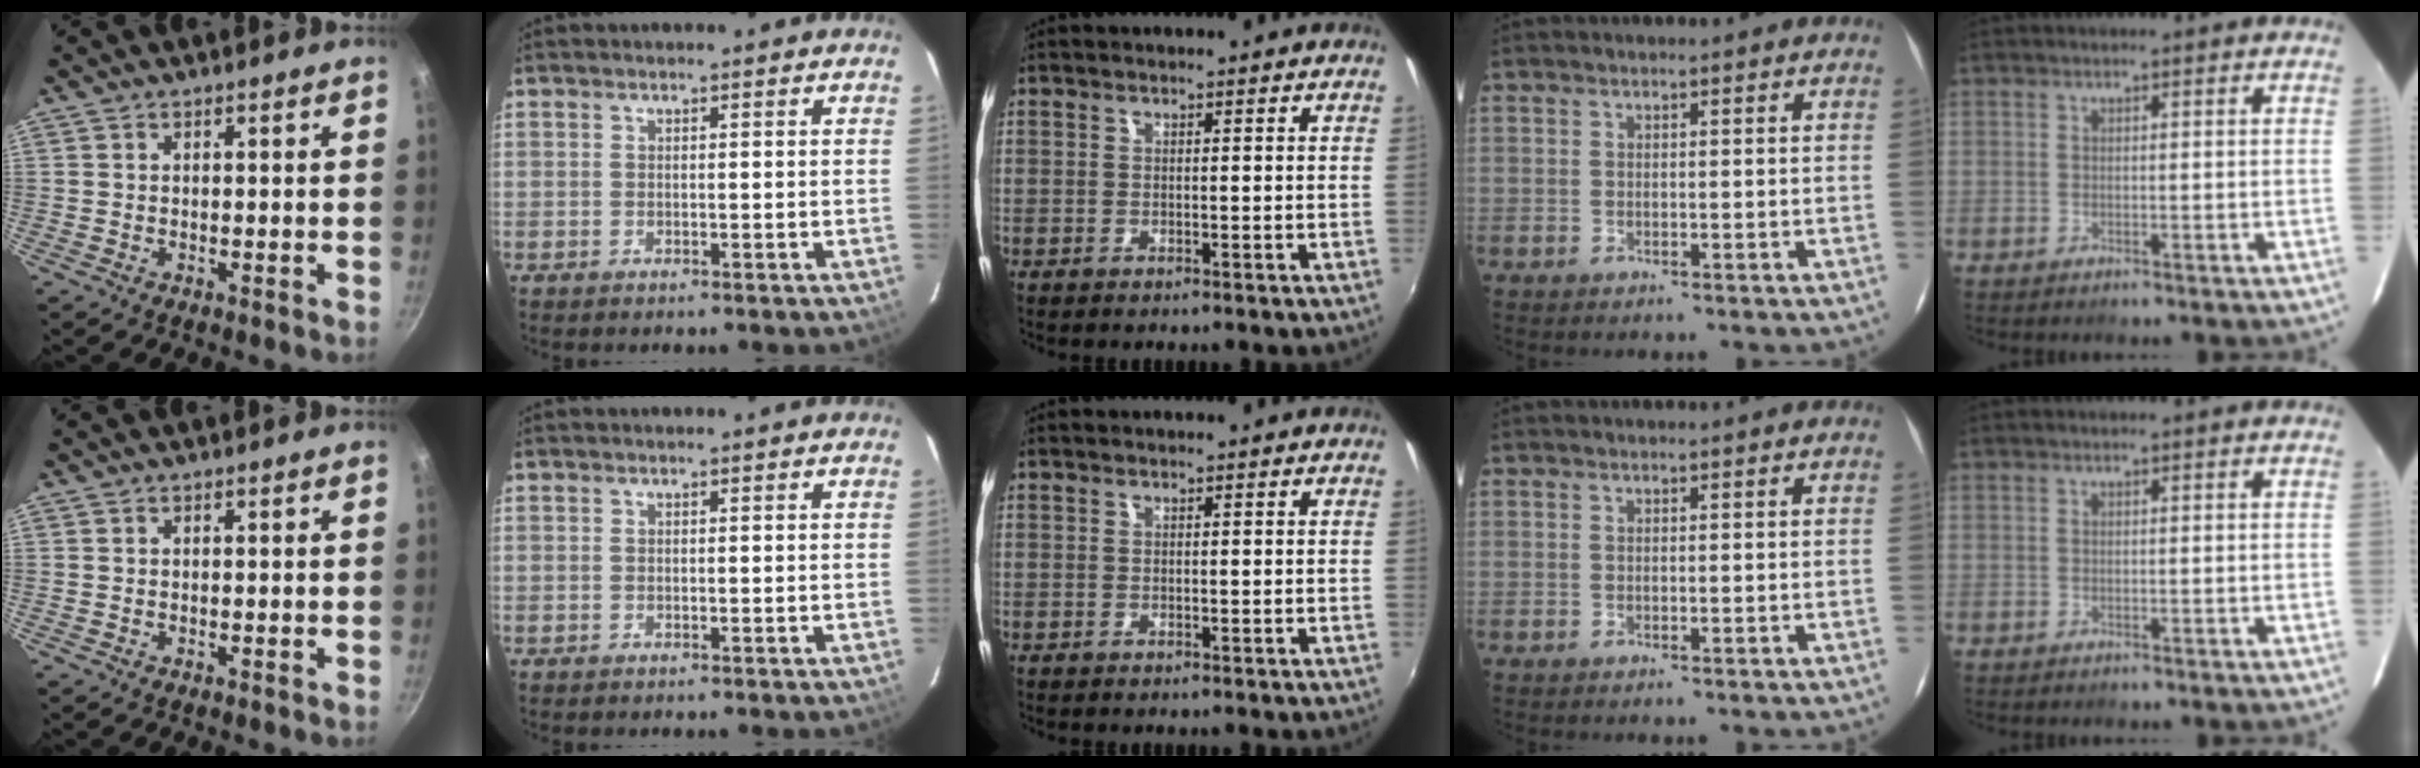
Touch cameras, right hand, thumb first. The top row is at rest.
{}